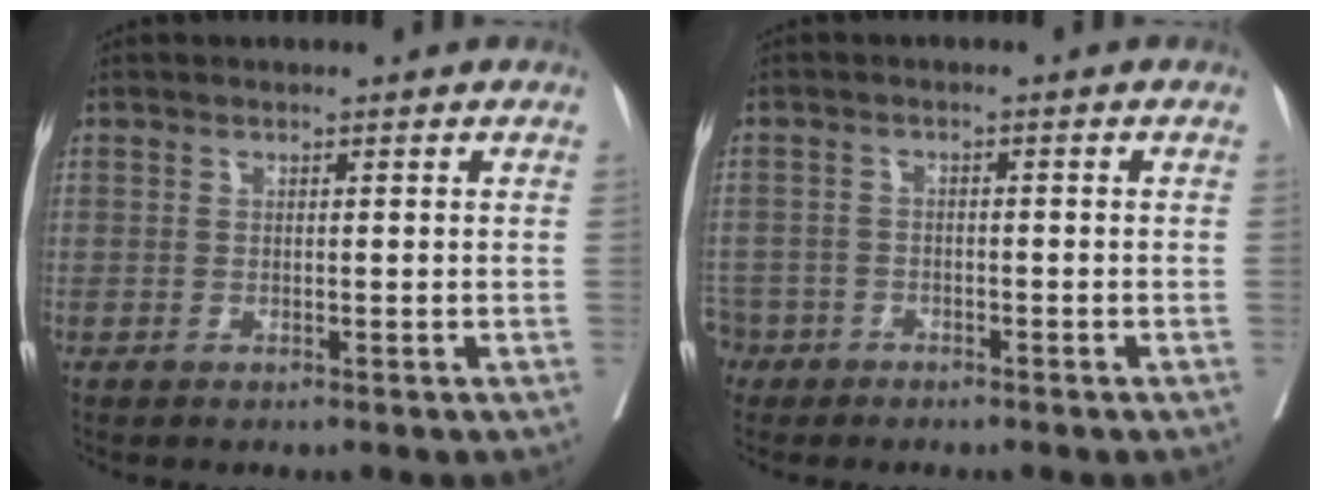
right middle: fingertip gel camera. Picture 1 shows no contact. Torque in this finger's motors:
{"motor_torque": [1.28, -0.85, 1.05, 0.21]}